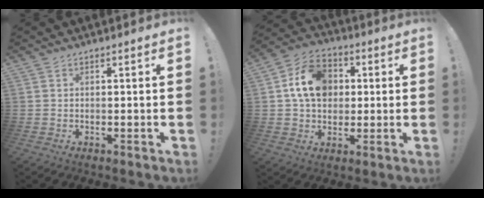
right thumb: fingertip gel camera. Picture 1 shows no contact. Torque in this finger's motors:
{"motor_torque": [0.62, 0.55, 0.06, 0.06, 0.04]}